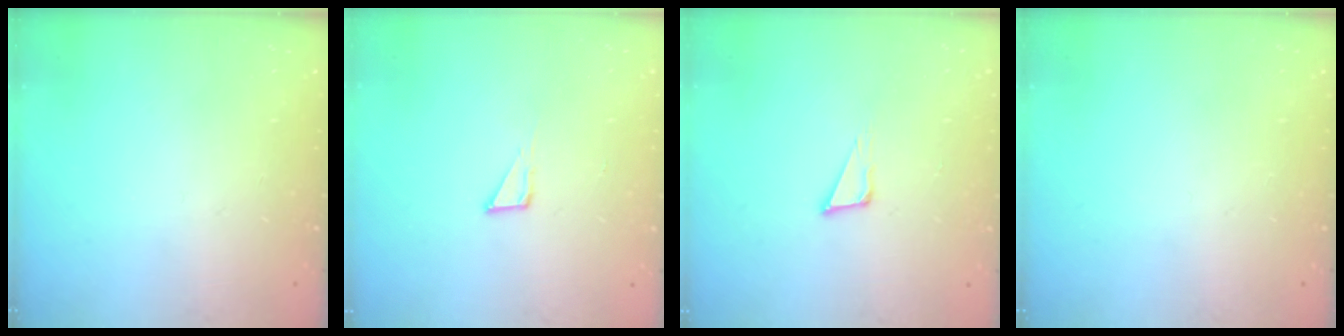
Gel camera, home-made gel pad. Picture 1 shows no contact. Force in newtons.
{"total": 2.7, "press": 2.7, "slide": 0.2}
{"total": 4.4, "press": 4.3, "slide": 0.8}
{"total": 0.0}